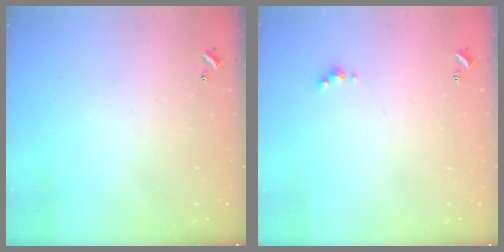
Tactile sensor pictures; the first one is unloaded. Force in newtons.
{"total": 1.0, "press": 0.9, "slide": 0.5}